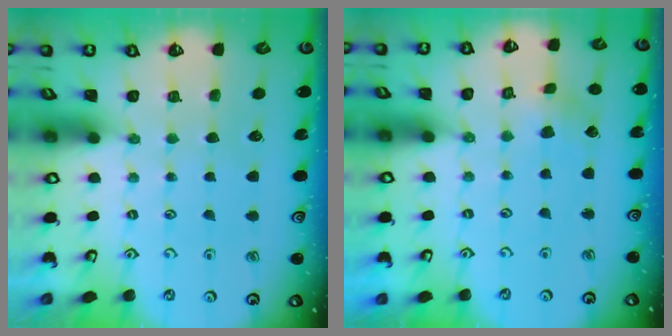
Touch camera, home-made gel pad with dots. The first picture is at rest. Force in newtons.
{"total": 2.1, "press": 2.1, "slide": 0.1}